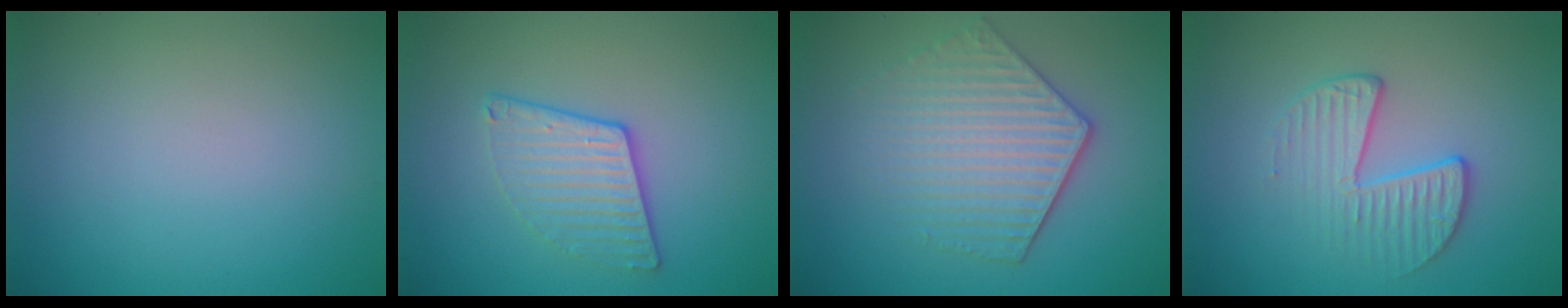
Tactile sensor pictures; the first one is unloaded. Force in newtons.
{"total": 3.2, "press": 2.8, "slide": 1.6}
{"total": 4.6, "press": 3.8, "slide": 2.6}
{"total": 2.8, "press": 2.0, "slide": 1.9}